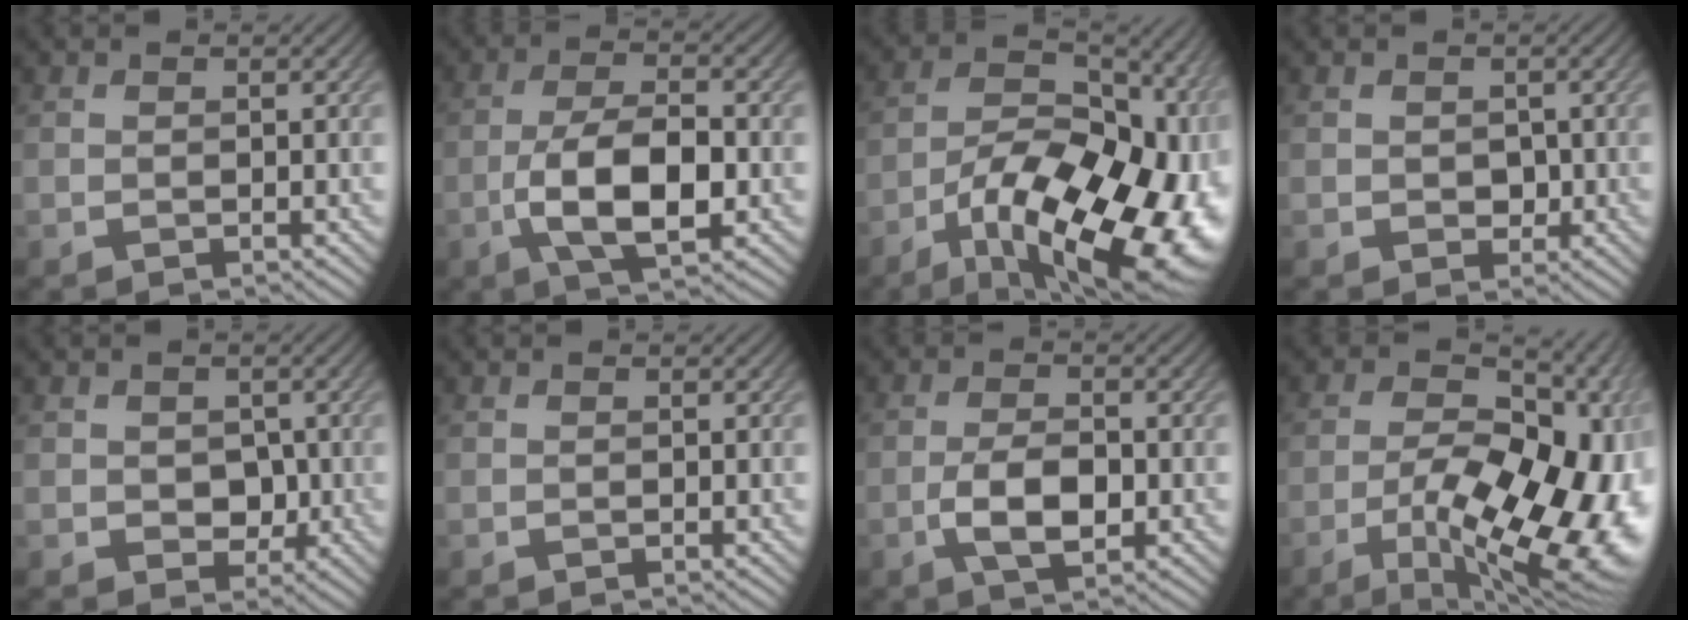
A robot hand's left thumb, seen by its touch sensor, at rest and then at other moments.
{"total": 8.8, "force": [-2.3, 3.7, 7.6], "torque": [-0.148, 0.002, -0.046]}
{"total": 19.5, "force": [-9.6, 10.0, 13.8], "torque": [-0.206, -0.017, -0.133]}
{"total": 1.6, "force": [-0.1, 1.5, 0.7], "torque": [-0.011, -0.004, -0.005]}
{"total": 3.2, "force": [-0.2, 2.7, 1.7], "torque": [-0.028, -0.004, -0.009]}
{"total": 0.0}
{"total": 5.0, "force": [-1.5, 2.4, 4.1], "torque": [-0.085, 0.000, -0.031]}
{"total": 17.8, "force": [-6.5, 8.1, 14.5], "torque": [-0.196, -0.009, -0.086]}